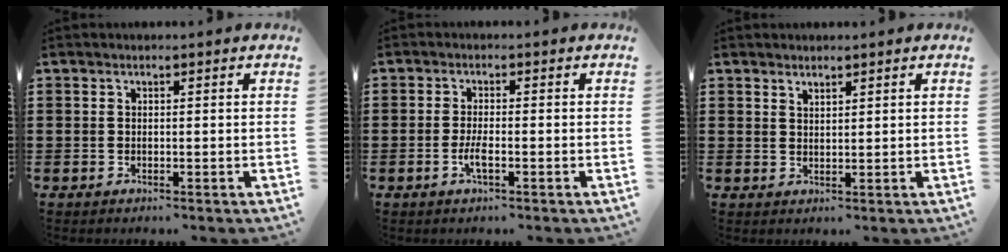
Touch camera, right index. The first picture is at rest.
{"total": 2.7, "force": [-1.0, 0.4, 2.4], "torque": [-0.049, -0.004, -0.020]}
{"total": 1.4, "force": [1.4, 0.3, 0.1], "torque": [-0.004, 0.002, 0.027]}